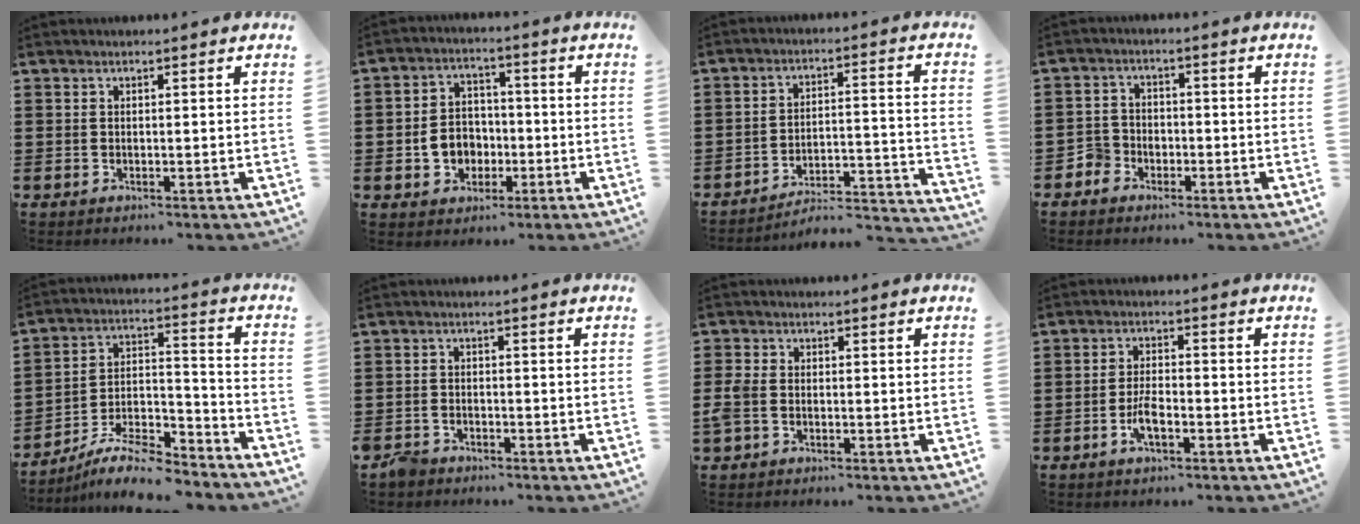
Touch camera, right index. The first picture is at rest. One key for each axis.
{"total": 5.8, "fx": -1.6, "fy": 4.8, "fz": 2.7, "tx": -0.059, "ty": 0.005, "tz": -0.033}
{"total": 3.8, "fx": -3.6, "fy": 0.6, "fz": 1.0, "tx": -0.024, "ty": -0.009, "tz": -0.081}
{"total": 3.2, "fx": -2.0, "fy": 2.5, "fz": 0.5, "tx": -0.028, "ty": 0.005, "tz": -0.045}
{"total": 10.0, "fx": -9.0, "fy": 2.2, "fz": 3.7, "tx": -0.057, "ty": 0.029, "tz": -0.173}
{"total": 2.4, "fx": -2.2, "fy": 0.9, "fz": 0.3, "tx": -0.016, "ty": 0.003, "tz": -0.050}
{"total": 2.9, "fx": -1.1, "fy": 1.9, "fz": 1.9, "tx": -0.065, "ty": -0.008, "tz": -0.030}
{"total": 3.9, "fx": -1.9, "fy": 1.3, "fz": 3.2, "tx": -0.068, "ty": -0.001, "tz": -0.037}